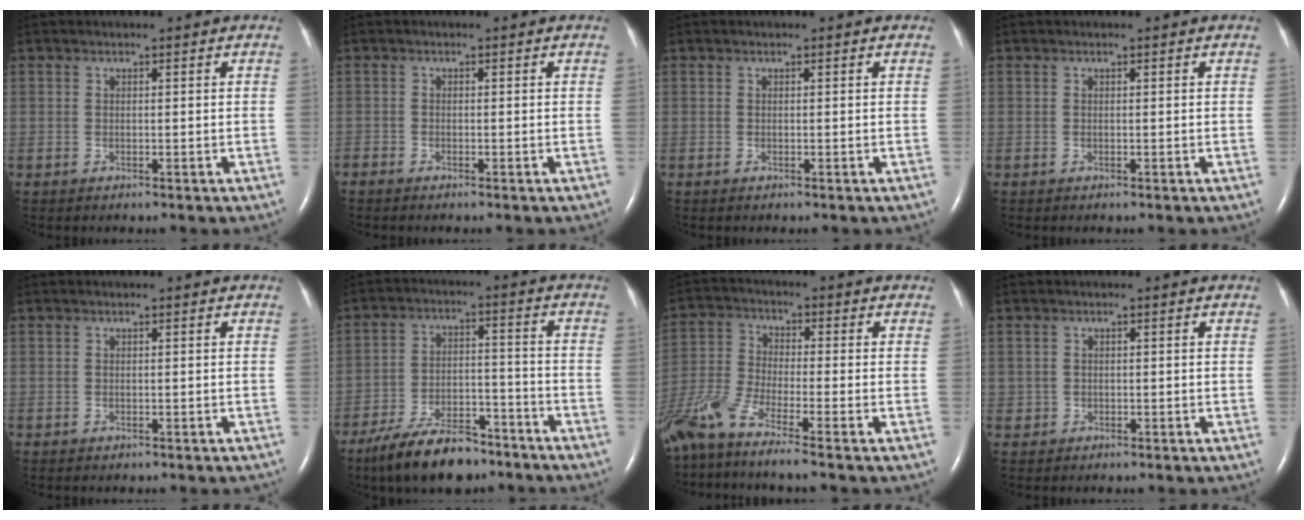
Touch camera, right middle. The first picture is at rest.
{"total": 0.7, "force": [-0.7, 0.2, 0.1], "torque": [-0.003, -0.001, -0.017]}
{"total": 0.0}
{"total": 0.0}
{"total": 1.5, "force": [-1.2, 0.6, 0.6], "torque": [-0.012, -0.002, -0.012]}
{"total": 12.2, "force": [-9.6, 4.1, 6.4], "torque": [-0.118, 0.000, -0.166]}
{"total": 9.8, "force": [-7.9, -0.8, 5.8], "torque": [-0.128, -0.032, -0.158]}
{"total": 1.0, "force": [-0.3, 0.9, 0.0], "torque": [0.003, 0.006, -0.005]}